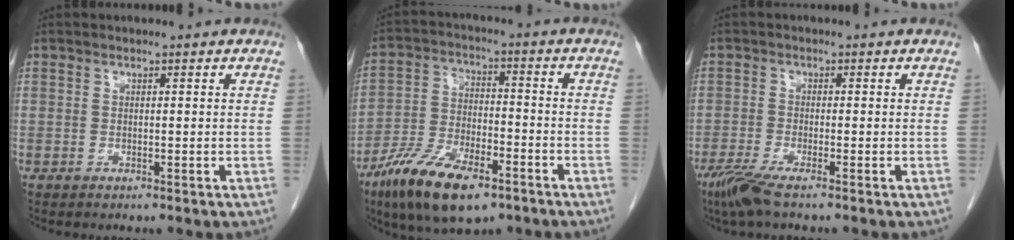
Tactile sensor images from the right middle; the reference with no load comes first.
{"total": 13.5, "force": [-8.5, 4.6, 9.5], "torque": [-0.181, -0.015, -0.149]}
{"total": 4.2, "force": [-2.8, 0.2, 3.0], "torque": [-0.066, -0.013, -0.060]}